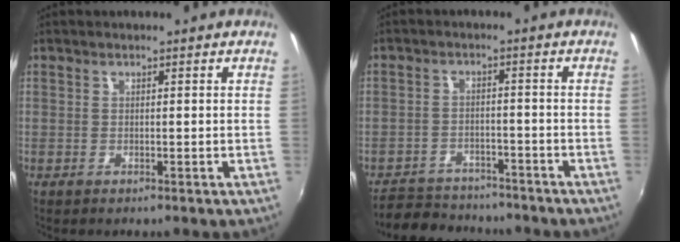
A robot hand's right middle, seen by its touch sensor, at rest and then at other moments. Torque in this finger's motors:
{"motor_torque": [0.83, -1.10, -0.13, 0.02]}